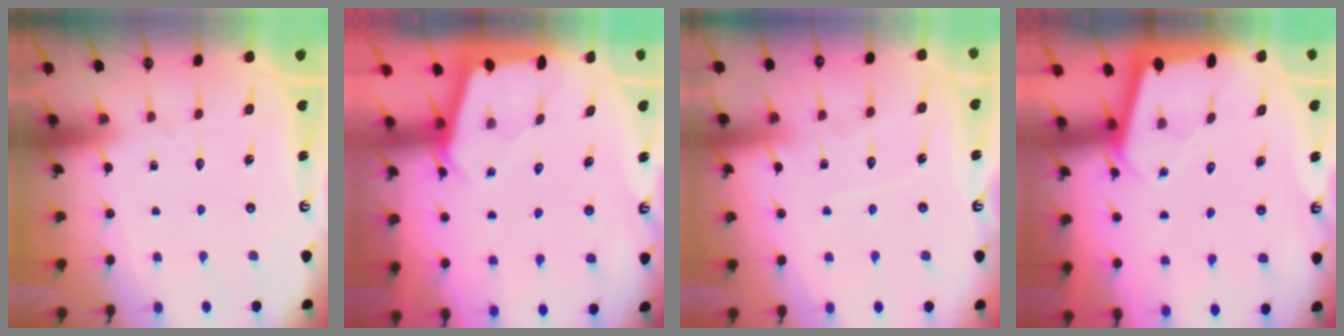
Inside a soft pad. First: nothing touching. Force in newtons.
{"total": 2.1, "press": 2.1, "slide": 0.3}
{"total": 6.1, "press": 6.1, "slide": 0.6}
{"total": 2.2, "press": 2.2, "slide": 0.1}